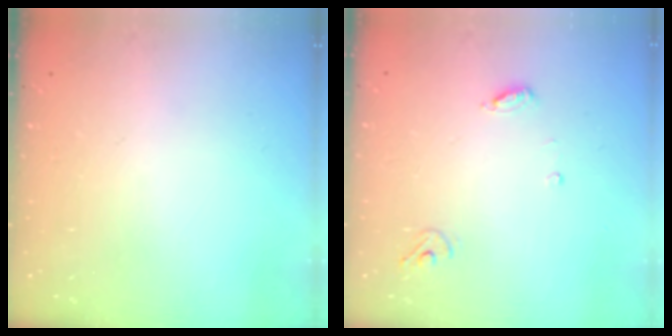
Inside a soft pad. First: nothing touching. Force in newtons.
{"total": 5.0, "press": 5.0, "slide": 0.4}